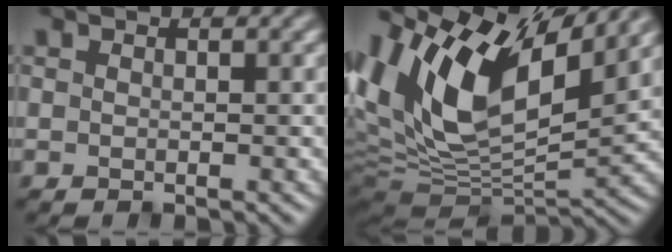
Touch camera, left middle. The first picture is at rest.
{"total": 15.1, "force": [5.5, 7.7, 11.8], "torque": [-0.229, 0.025, 0.094]}